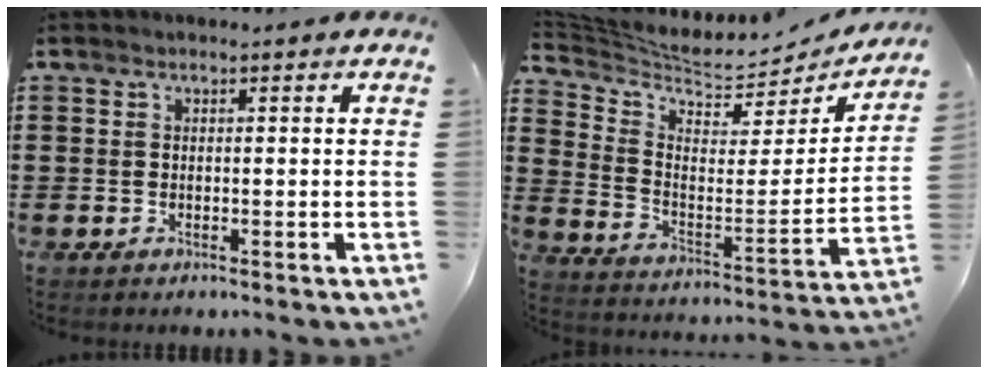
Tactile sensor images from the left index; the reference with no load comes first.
{"total": 4.6, "force": [4.4, 1.0, 1.1], "torque": [-0.052, -0.047, 0.069]}